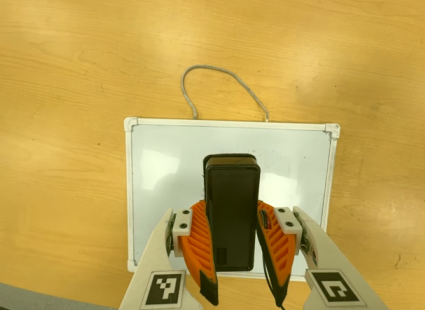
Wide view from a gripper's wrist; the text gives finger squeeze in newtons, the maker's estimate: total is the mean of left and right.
{"total": 8.2, "left": 6.7, "right": 9.8}